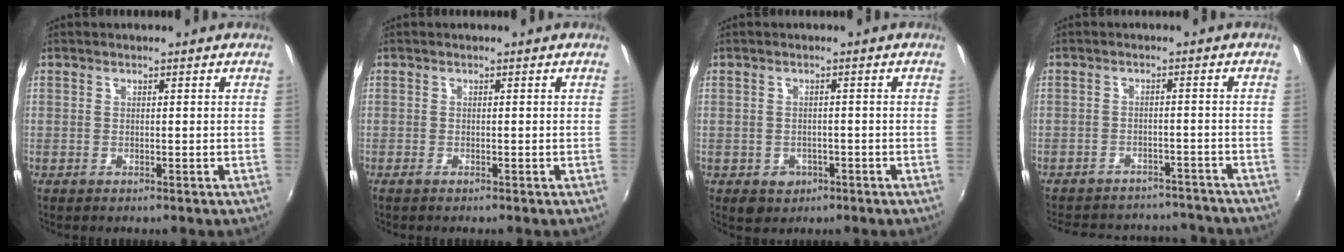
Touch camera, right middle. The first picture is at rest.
{"total": 0.8, "force": [-0.7, 0.0, 0.5], "torque": [-0.009, -0.003, -0.014]}
{"total": 3.8, "force": [-1.5, 3.2, 1.3], "torque": [-0.033, -0.002, -0.014]}
{"total": 17.0, "force": [-15.0, 6.2, 5.2], "torque": [-0.117, 0.031, -0.185]}